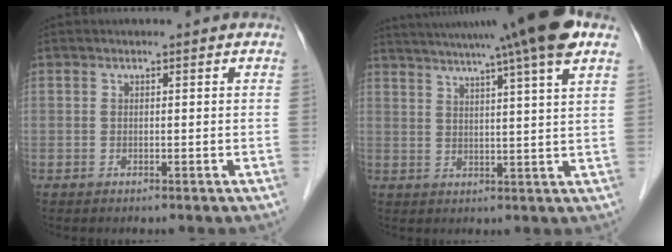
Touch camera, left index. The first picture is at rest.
{"total": 16.8, "force": [13.1, -1.4, 10.4], "torque": [-0.173, 0.015, 0.171]}